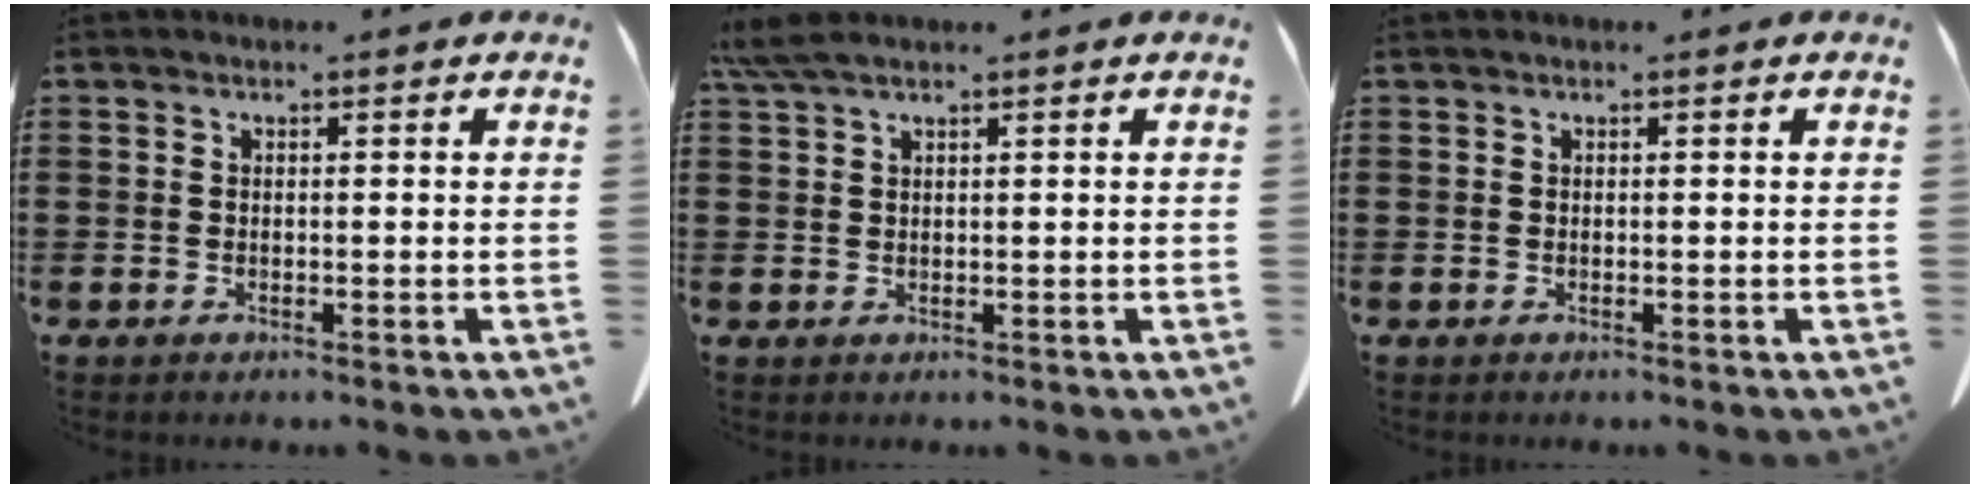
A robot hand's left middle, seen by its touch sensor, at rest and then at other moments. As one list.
[{"total": 3.3, "force": [2.3, 0.6, 2.3], "torque": [-0.052, 0.000, 0.044]}, {"total": 0.0}]